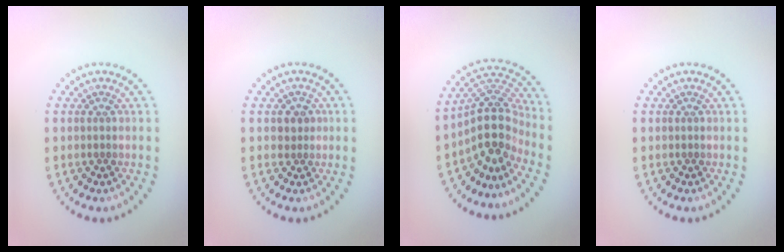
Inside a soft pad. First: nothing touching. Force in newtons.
{"total": 1.1, "press": 0.9, "slide": 0.6}
{"total": 4.9, "press": 3.6, "slide": 3.3}
{"total": 0.0}